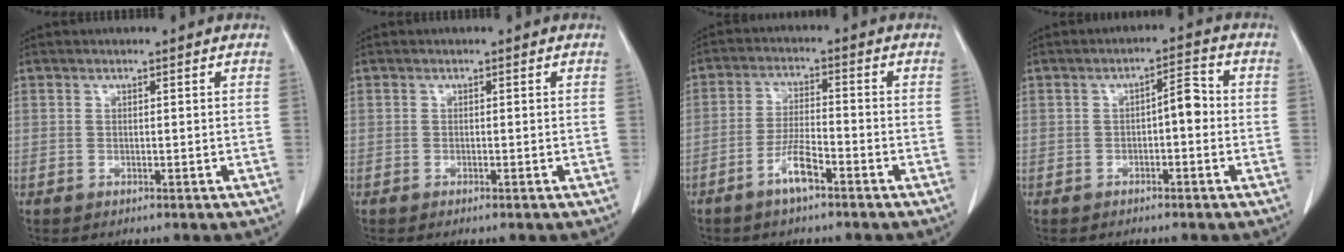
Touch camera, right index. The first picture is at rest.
{"total": 0.6, "force": [-0.4, -0.1, 0.4], "torque": [-0.011, -0.001, -0.006]}
{"total": 5.2, "force": [-3.3, 0.7, 4.0], "torque": [-0.084, 0.000, -0.065]}
{"total": 3.7, "force": [-0.4, 1.1, 3.5], "torque": [-0.050, 0.016, -0.008]}